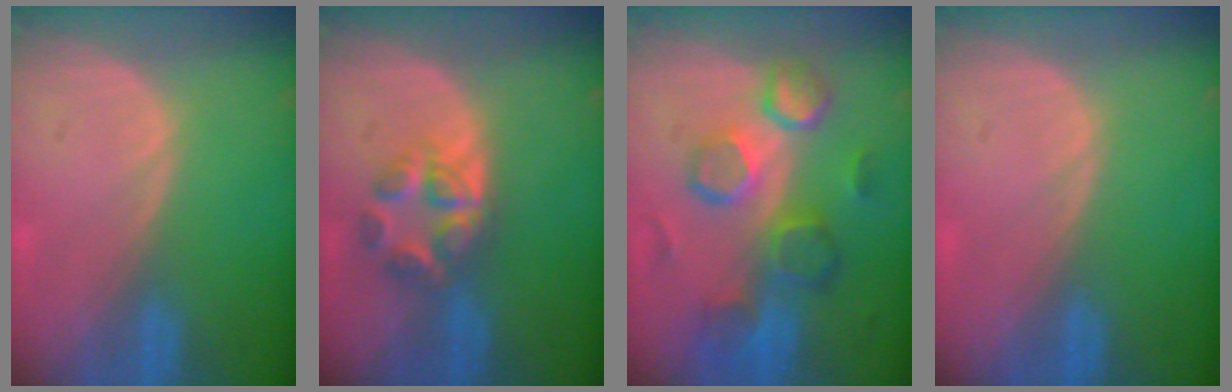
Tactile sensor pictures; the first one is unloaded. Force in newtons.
{"total": 5.9, "press": 5.5, "slide": 2.2}
{"total": 10.5, "press": 9.1, "slide": 5.2}
{"total": 0.0}